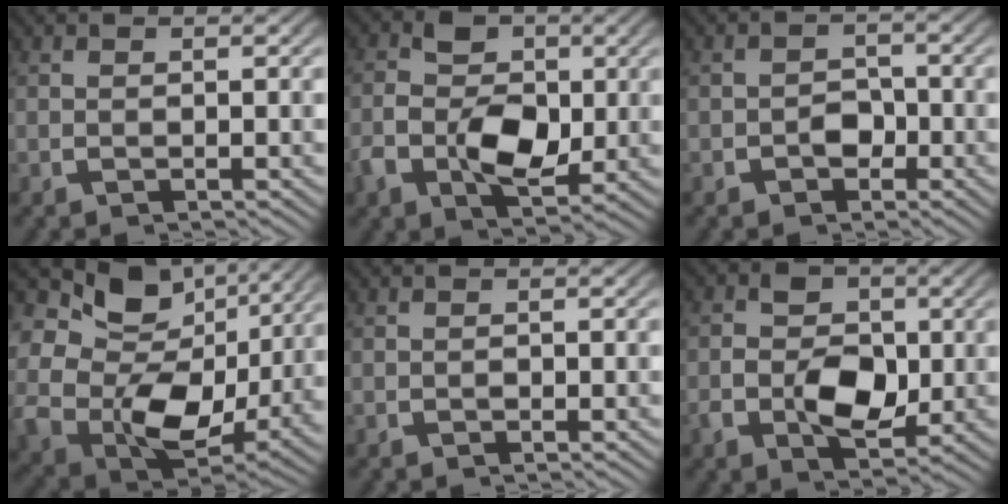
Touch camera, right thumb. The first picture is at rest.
{"total": 8.0, "force": [-0.6, 5.7, 5.5], "torque": [-0.099, -0.024, -0.011]}
{"total": 2.2, "force": [-1.0, 1.7, 1.0], "torque": [-0.013, -0.012, -0.013]}
{"total": 15.0, "force": [1.7, 10.0, 11.0], "torque": [-0.237, -0.048, 0.047]}
{"total": 0.0}
{"total": 7.0, "force": [-0.6, 5.1, 4.8], "torque": [-0.079, -0.022, -0.010]}